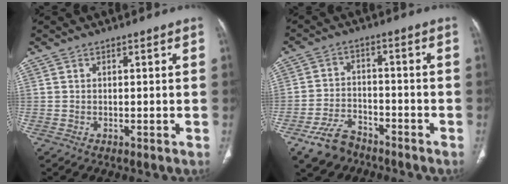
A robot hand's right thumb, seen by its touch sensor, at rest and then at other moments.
{"total": 7.8, "force": [-5.7, 4.4, 3.0], "torque": [-0.049, 0.030, -0.102]}